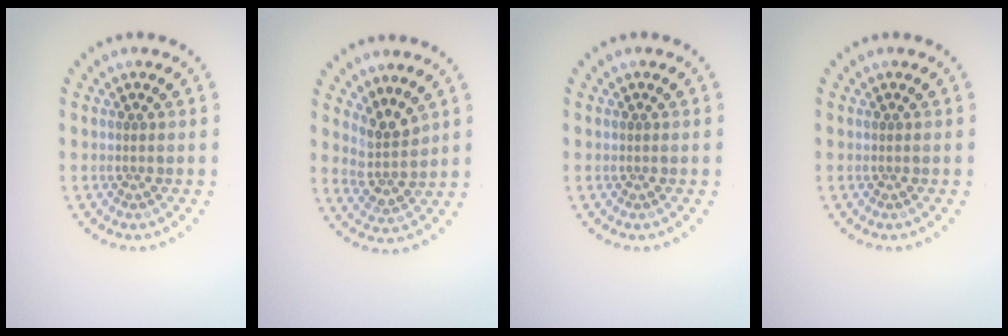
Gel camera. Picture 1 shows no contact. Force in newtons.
{"total": 3.0, "press": 2.1, "slide": 2.1}
{"total": 0.0}
{"total": 0.0}